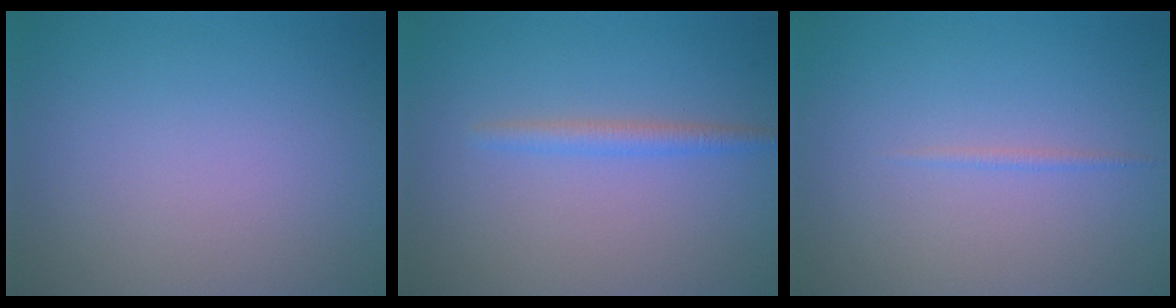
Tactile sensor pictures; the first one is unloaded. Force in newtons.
{"total": 1.6, "press": 1.6, "slide": 0.0}
{"total": 0.6, "press": 0.6, "slide": 0.1}